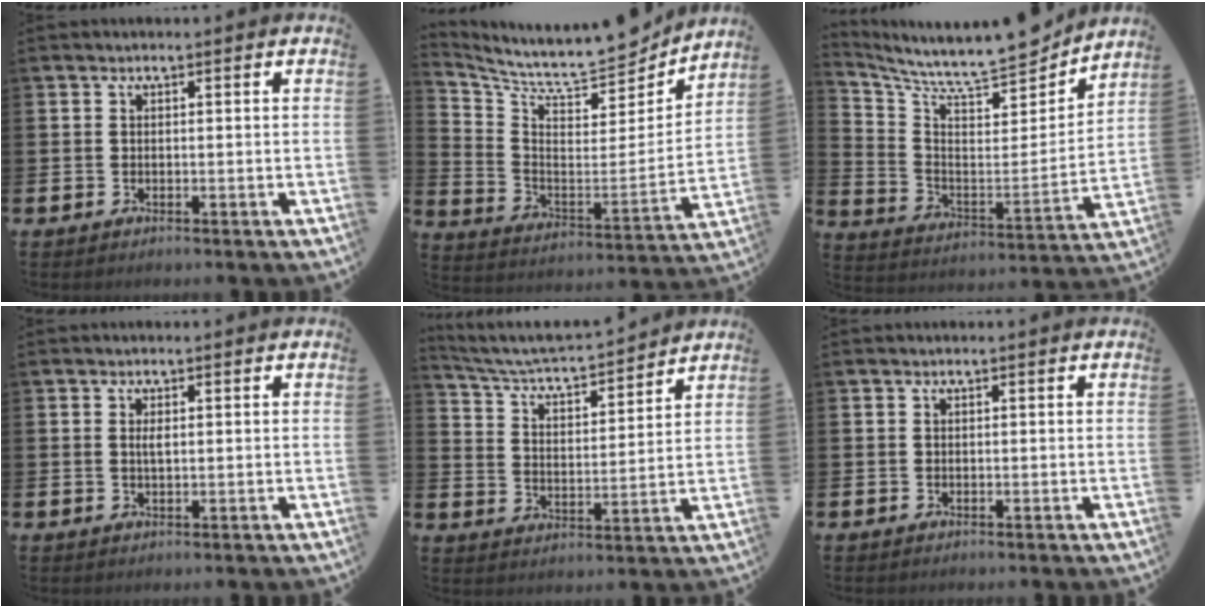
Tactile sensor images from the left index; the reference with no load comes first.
{"total": 9.1, "force": [8.4, 1.7, 3.1], "torque": [-0.091, -0.075, 0.134]}
{"total": 9.4, "force": [8.5, 1.5, 3.7], "torque": [-0.099, -0.080, 0.138]}
{"total": 1.1, "force": [0.4, 0.3, 1.0], "torque": [-0.021, 0.002, 0.006]}
{"total": 5.8, "force": [5.5, 0.9, 1.6], "torque": [-0.065, -0.047, 0.090]}
{"total": 0.0}